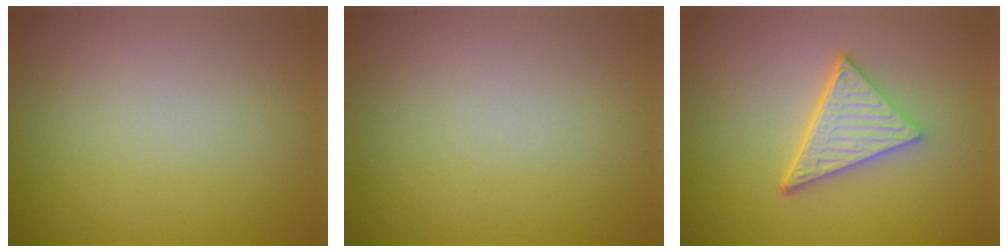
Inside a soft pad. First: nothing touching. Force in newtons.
{"total": 0.0}
{"total": 5.1, "press": 3.8, "slide": 3.5}